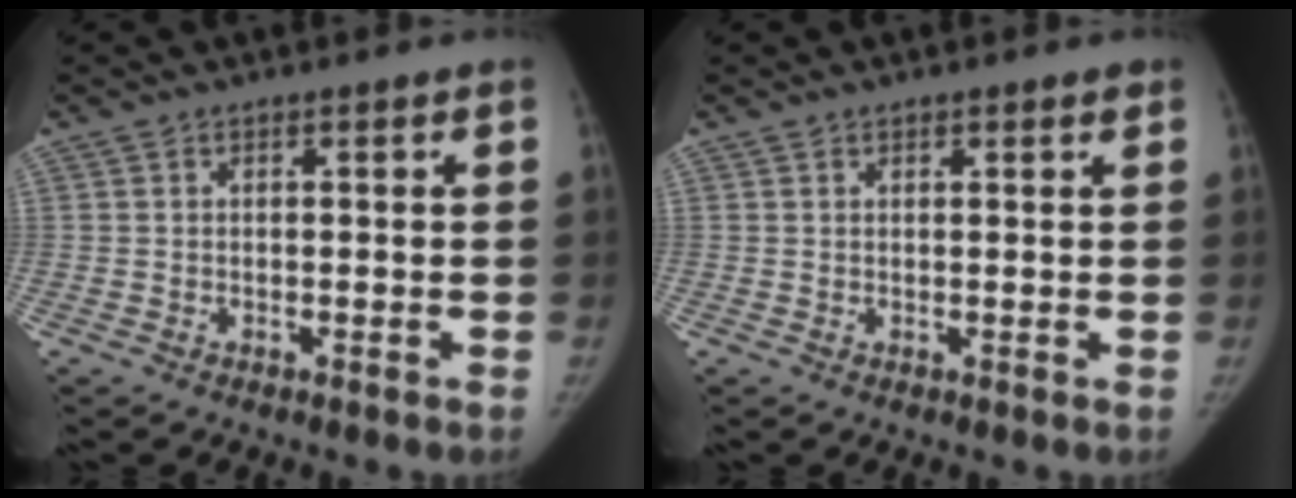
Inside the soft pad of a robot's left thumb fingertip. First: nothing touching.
{"total": 1.3, "force": [1.0, 0.5, 0.8], "torque": [-0.005, -0.003, 0.012]}